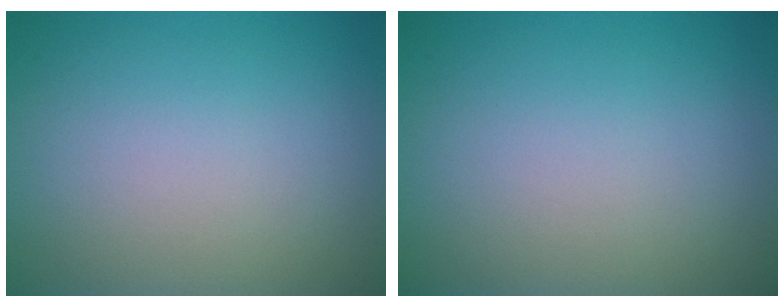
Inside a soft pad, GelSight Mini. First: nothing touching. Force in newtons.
{"total": 0.0}